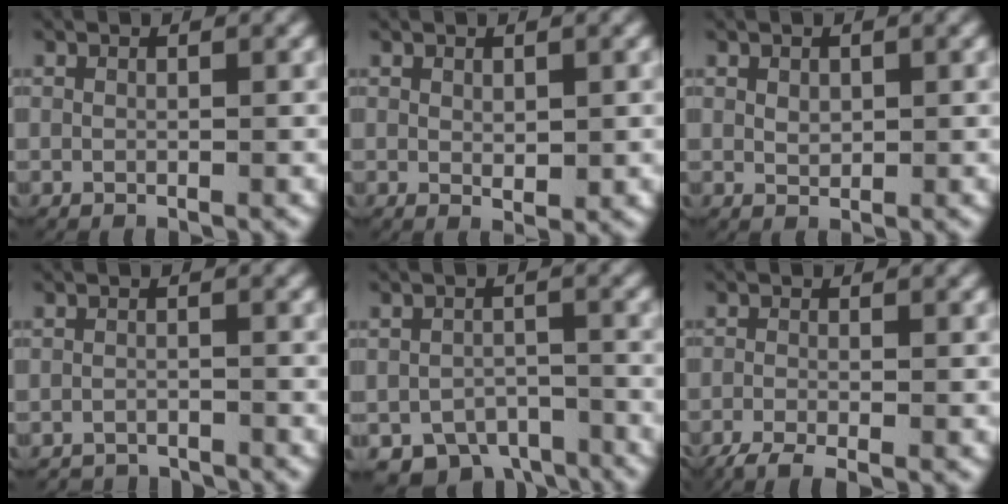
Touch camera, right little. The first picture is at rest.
{"total": 1.1, "force": [0.3, 0.6, 0.9], "torque": [-0.016, -0.009, 0.011]}
{"total": 1.0, "force": [0.3, 0.8, 0.5], "torque": [-0.016, -0.007, 0.013]}
{"total": 2.8, "force": [-2.8, 0.4, 0.1], "torque": [-0.003, -0.013, -0.043]}
{"total": 7.4, "force": [-6.1, 3.8, 1.3], "torque": [-0.005, -0.020, -0.102]}
{"total": 4.5, "force": [-3.6, 1.7, 2.1], "torque": [-0.049, -0.020, -0.050]}